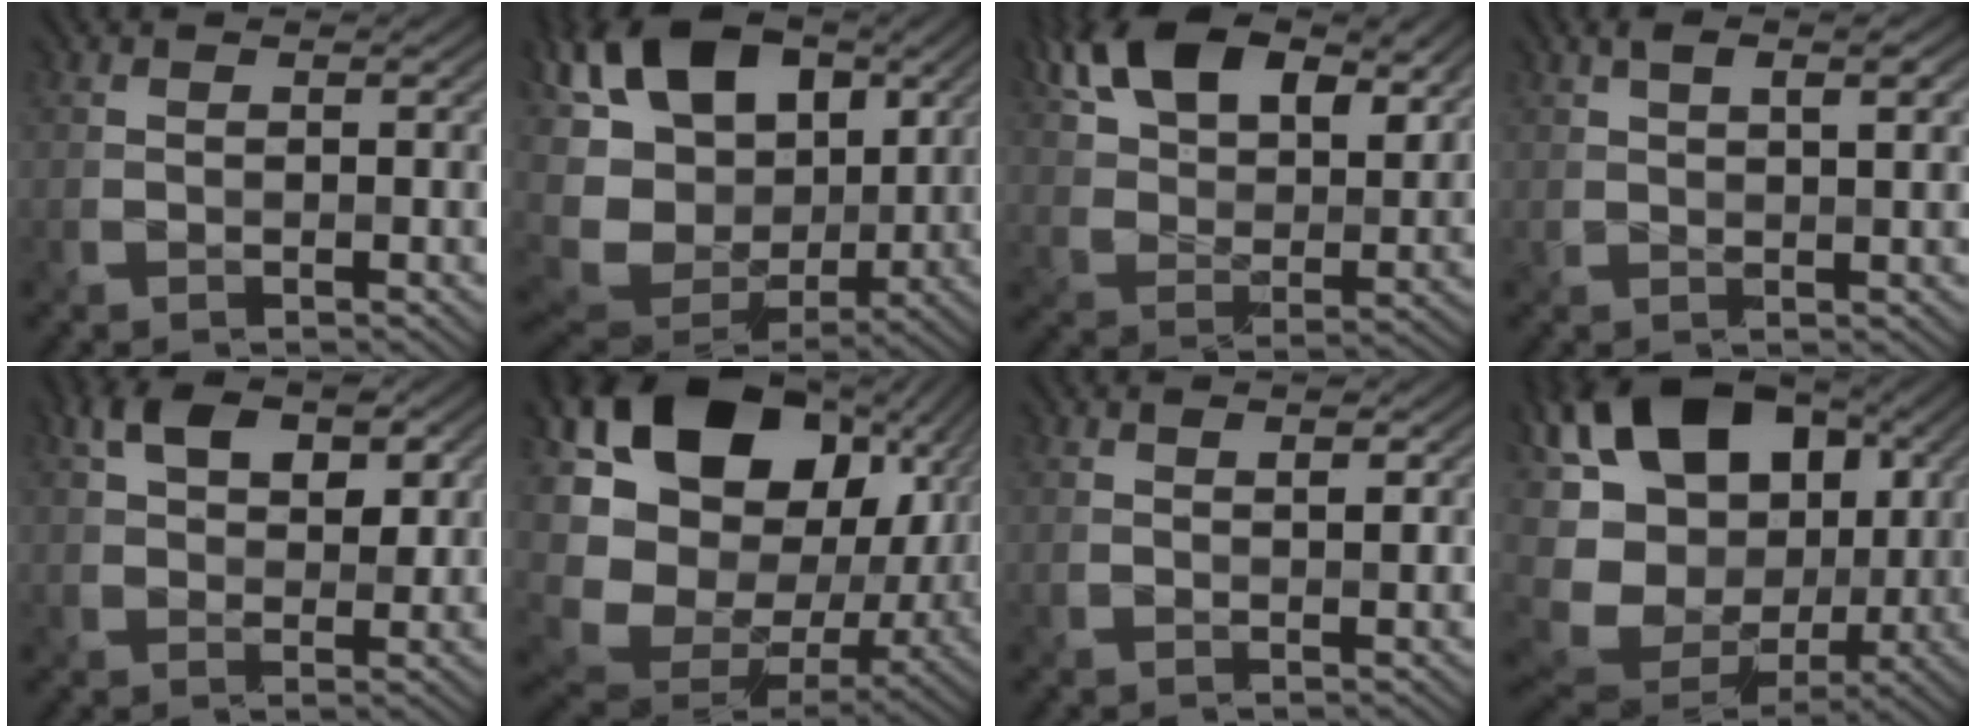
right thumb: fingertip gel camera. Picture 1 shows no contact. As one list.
[{"total": 16.8, "force": [2.6, 12.0, 11.5], "torque": [-0.255, -0.003, 0.059]}, {"total": 13.3, "force": [6.8, 7.4, 8.8], "torque": [-0.182, 0.007, 0.125]}, {"total": 4.0, "force": [1.8, 1.4, 3.3], "torque": [-0.060, 0.006, 0.032]}, {"total": 6.5, "force": [2.5, 3.9, 4.5], "torque": [-0.080, 0.004, 0.038]}, {"total": 21.4, "force": [4.2, 15.7, 14.0], "torque": [-0.289, -0.024, 0.117]}, {"total": 1.7, "force": [0.7, 0.6, 1.4], "torque": [-0.018, -0.001, 0.011]}, {"total": 20.3, "force": [2.2, 15.0, 13.5], "torque": [-0.288, -0.003, 0.066]}]